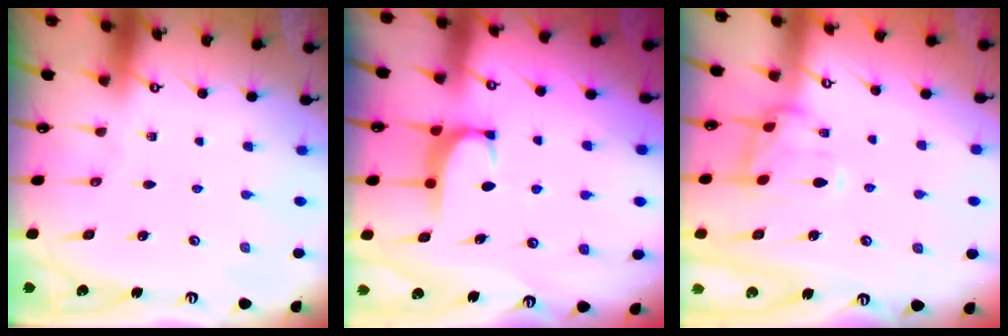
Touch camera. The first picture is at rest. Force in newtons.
{"total": 1.6, "press": 1.5, "slide": 0.5}
{"total": 4.3, "press": 4.1, "slide": 1.5}